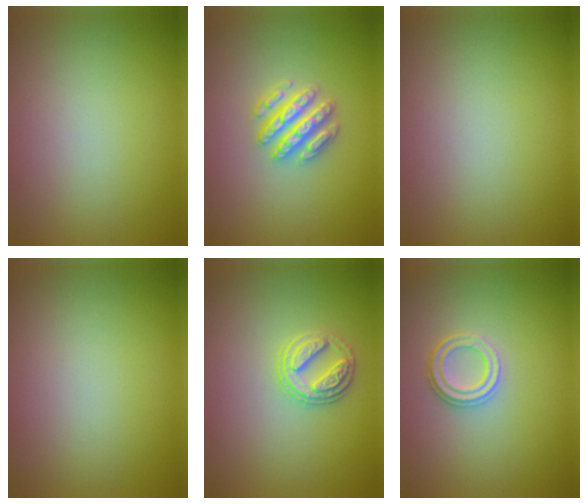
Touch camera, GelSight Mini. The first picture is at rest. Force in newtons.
{"total": 4.3, "press": 4.2, "slide": 0.7}
{"total": 0.0}
{"total": 0.0}
{"total": 2.7, "press": 2.7, "slide": 0.7}
{"total": 2.3, "press": 2.1, "slide": 1.0}